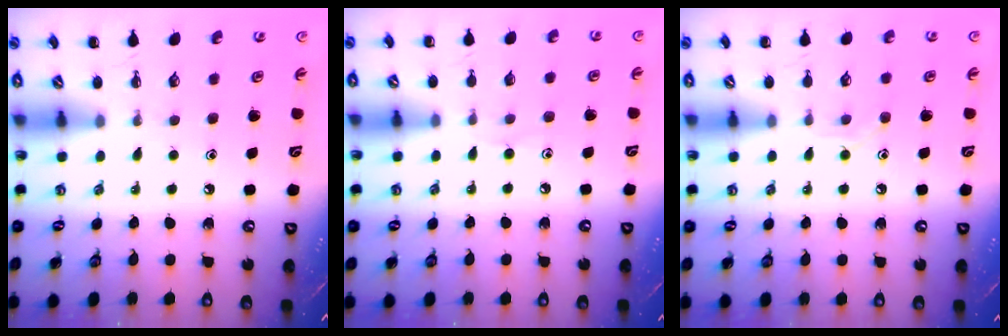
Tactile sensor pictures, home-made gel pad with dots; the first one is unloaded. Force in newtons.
{"total": 5.0, "press": 4.6, "slide": 1.8}
{"total": 7.0, "press": 6.9, "slide": 1.3}